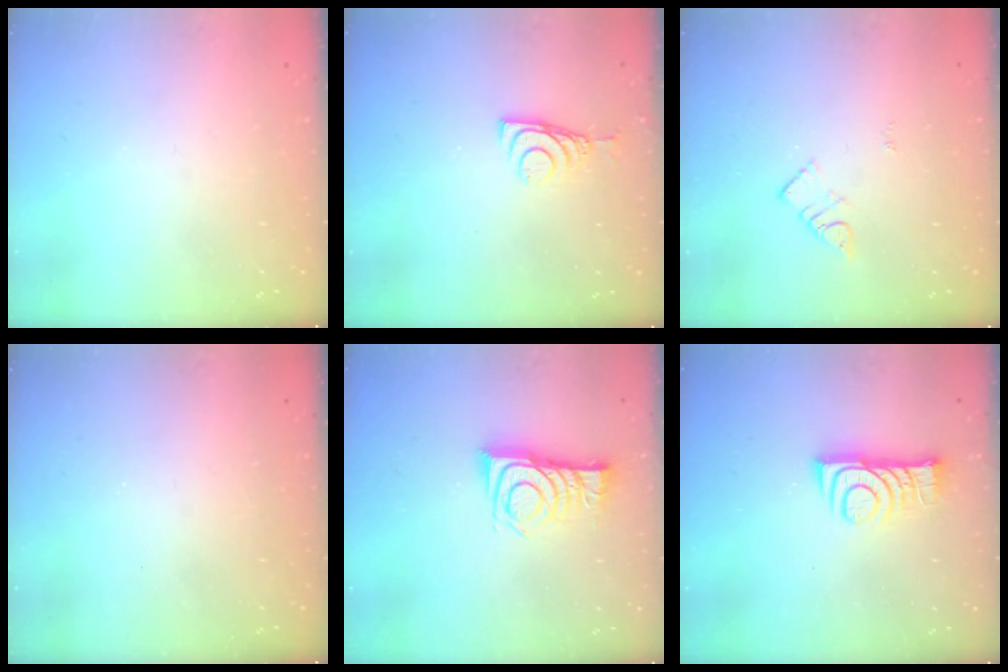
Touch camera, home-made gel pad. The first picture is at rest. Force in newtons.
{"total": 6.7, "press": 6.7, "slide": 0.6}
{"total": 3.6, "press": 3.5, "slide": 0.5}
{"total": 1.6, "press": 1.6, "slide": 0.2}
{"total": 9.9, "press": 9.9, "slide": 0.4}
{"total": 9.2, "press": 9.1, "slide": 0.8}